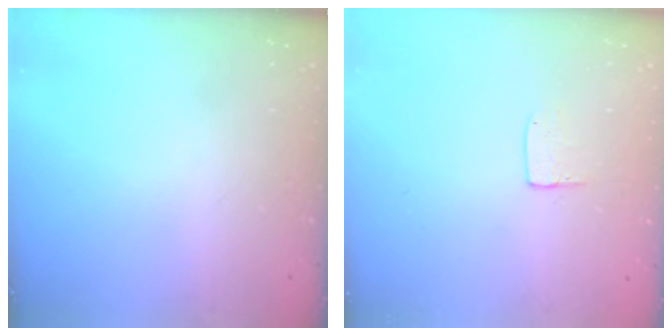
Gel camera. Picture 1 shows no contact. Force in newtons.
{"total": 5.8, "press": 5.8, "slide": 0.4}